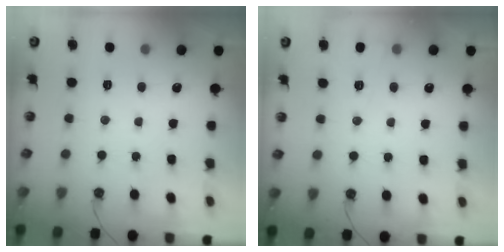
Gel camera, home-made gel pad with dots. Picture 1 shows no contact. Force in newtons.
{"total": 2.5, "press": 2.4, "slide": 0.7}